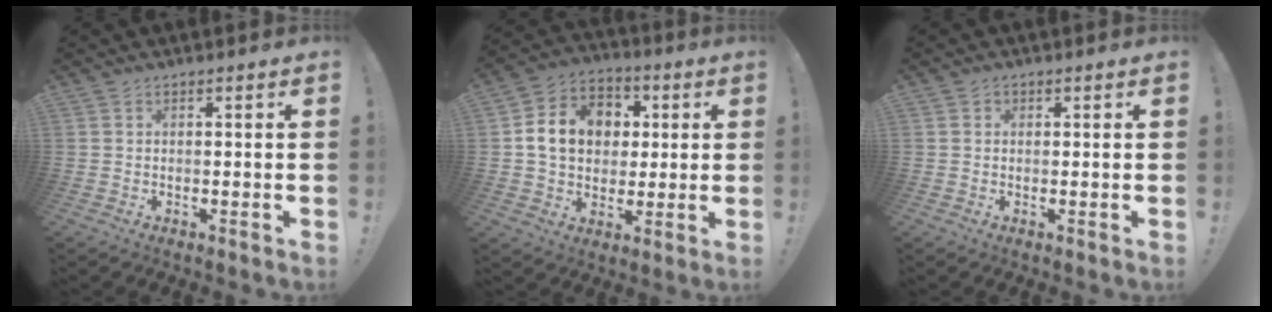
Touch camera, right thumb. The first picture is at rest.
{"total": 14.4, "force": [2.5, 11.9, 7.8], "torque": [-0.115, 0.006, 0.057]}
{"total": 1.0, "force": [0.1, 0.9, 0.3], "torque": [0.001, 0.000, 0.000]}